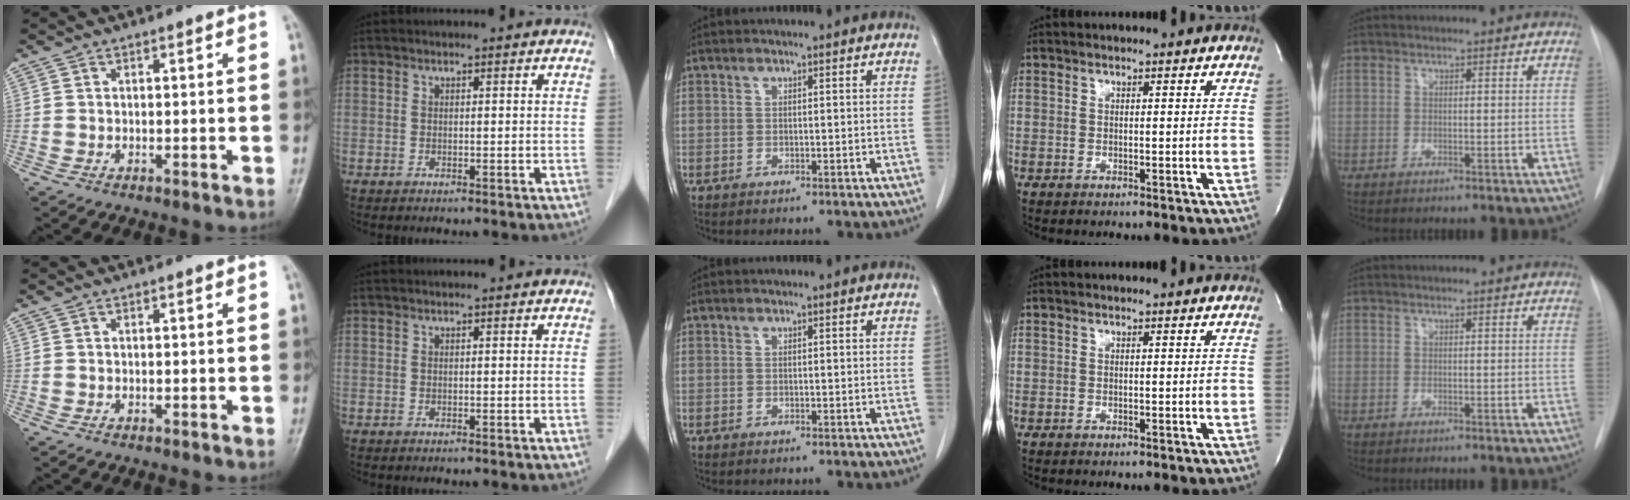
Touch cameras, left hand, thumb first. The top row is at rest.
{}